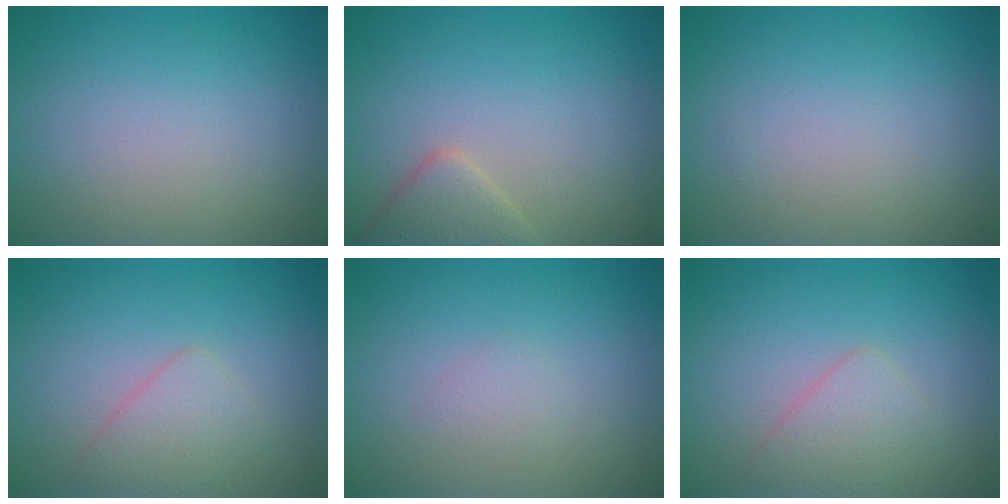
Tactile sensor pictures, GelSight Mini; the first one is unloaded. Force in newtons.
{"total": 2.6, "press": 2.6, "slide": 0.2}
{"total": 0.0}
{"total": 2.2, "press": 2.2, "slide": 0.0}
{"total": 0.7, "press": 0.7, "slide": 0.0}
{"total": 2.2, "press": 2.2, "slide": 0.0}